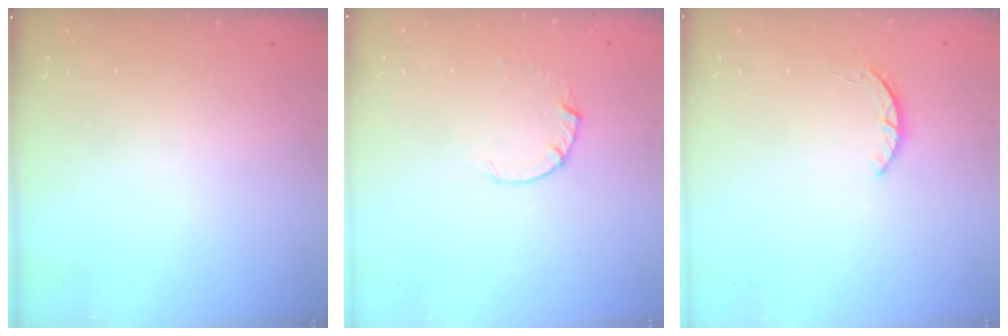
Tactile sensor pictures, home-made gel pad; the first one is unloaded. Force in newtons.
{"total": 2.6, "press": 2.6, "slide": 0.4}
{"total": 1.9, "press": 1.9, "slide": 0.3}